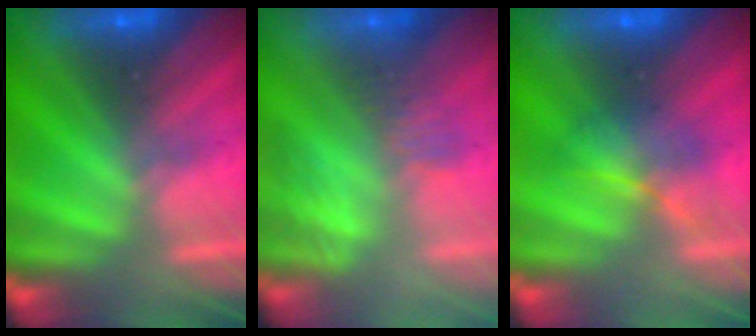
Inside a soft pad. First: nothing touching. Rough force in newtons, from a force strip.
{"total": 2.8}
{"total": 1.6}